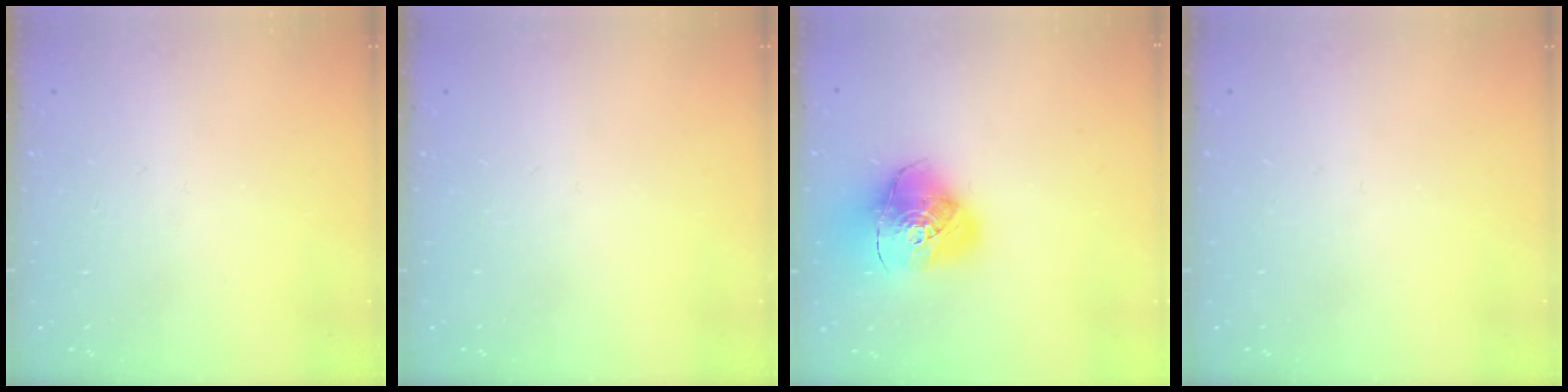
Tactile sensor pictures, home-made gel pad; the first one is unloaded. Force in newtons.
{"total": 0.0}
{"total": 15.3, "press": 15.2, "slide": 1.8}
{"total": 0.0}